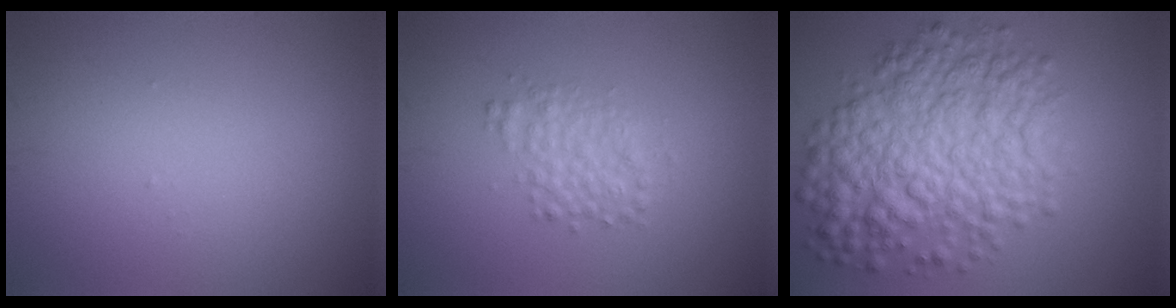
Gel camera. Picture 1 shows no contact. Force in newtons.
{"total": 2.6, "press": 2.6, "slide": 0.0}
{"total": 9.0, "press": 9.0, "slide": 0.1}